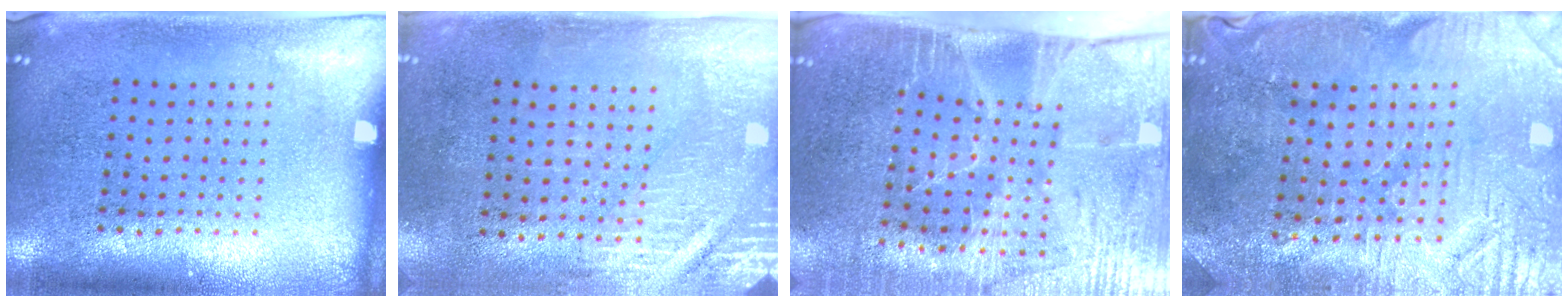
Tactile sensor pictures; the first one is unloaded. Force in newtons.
{"total": 2.9, "press": 2.5, "slide": 1.4}
{"total": 4.3, "press": 3.6, "slide": 2.4}
{"total": 1.7, "press": 1.6, "slide": 0.5}